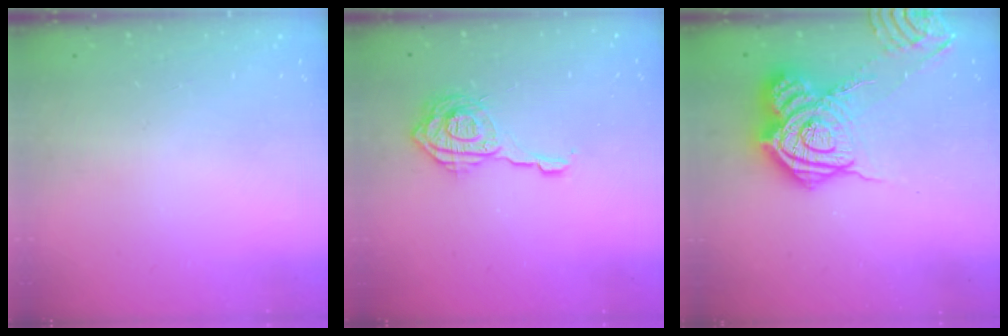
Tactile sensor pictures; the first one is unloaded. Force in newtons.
{"total": 12.4, "press": 12.4, "slide": 1.3}
{"total": 18.8, "press": 18.7, "slide": 1.5}